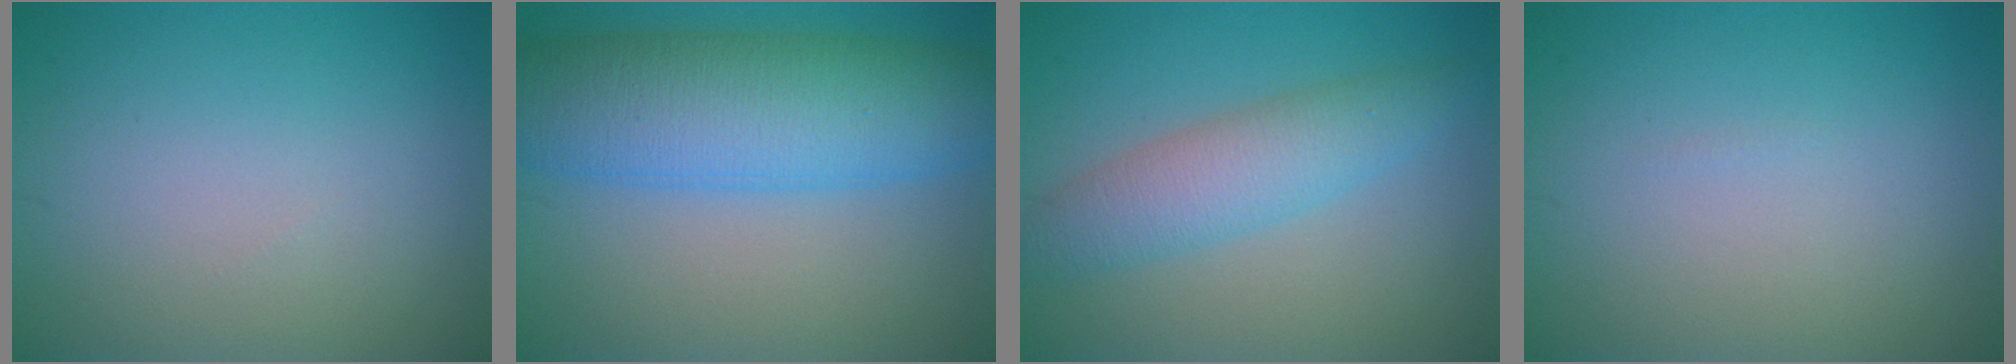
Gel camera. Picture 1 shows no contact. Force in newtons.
{"total": 10.7, "press": 10.7, "slide": 0.3}
{"total": 4.5, "press": 4.5, "slide": 0.1}
{"total": 0.0}